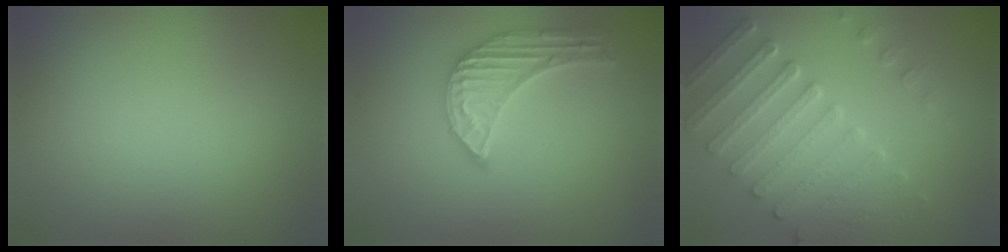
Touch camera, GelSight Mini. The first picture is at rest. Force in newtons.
{"total": 5.1, "press": 3.9, "slide": 3.2}
{"total": 7.1, "press": 5.3, "slide": 4.8}